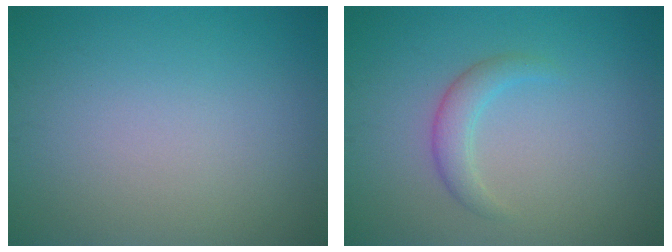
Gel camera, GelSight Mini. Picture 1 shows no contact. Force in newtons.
{"total": 2.1, "press": 2.1, "slide": 0.1}